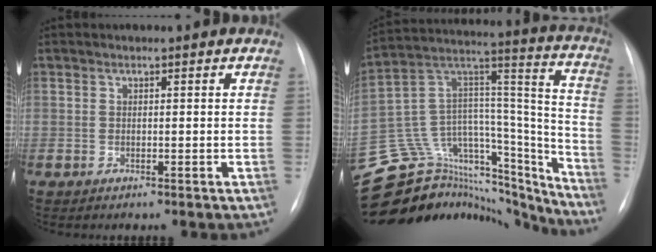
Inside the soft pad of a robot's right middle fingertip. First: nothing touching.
{"total": 33.1, "force": [-30.4, 9.1, 9.3], "torque": [-0.135, 0.039, -0.450]}